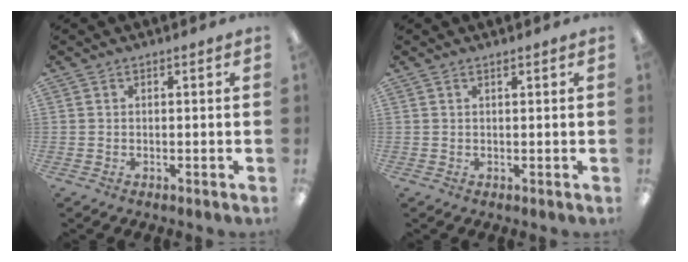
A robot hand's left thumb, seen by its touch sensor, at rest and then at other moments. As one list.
[{"total": 0.6, "force": [0.5, 0.2, 0.3], "torque": [-0.006, 0.001, 0.010]}]